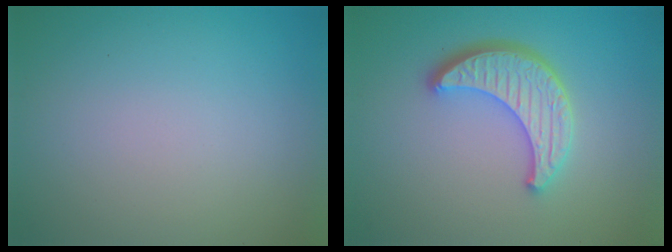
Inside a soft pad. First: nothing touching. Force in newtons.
{"total": 4.5, "press": 3.7, "slide": 2.6}